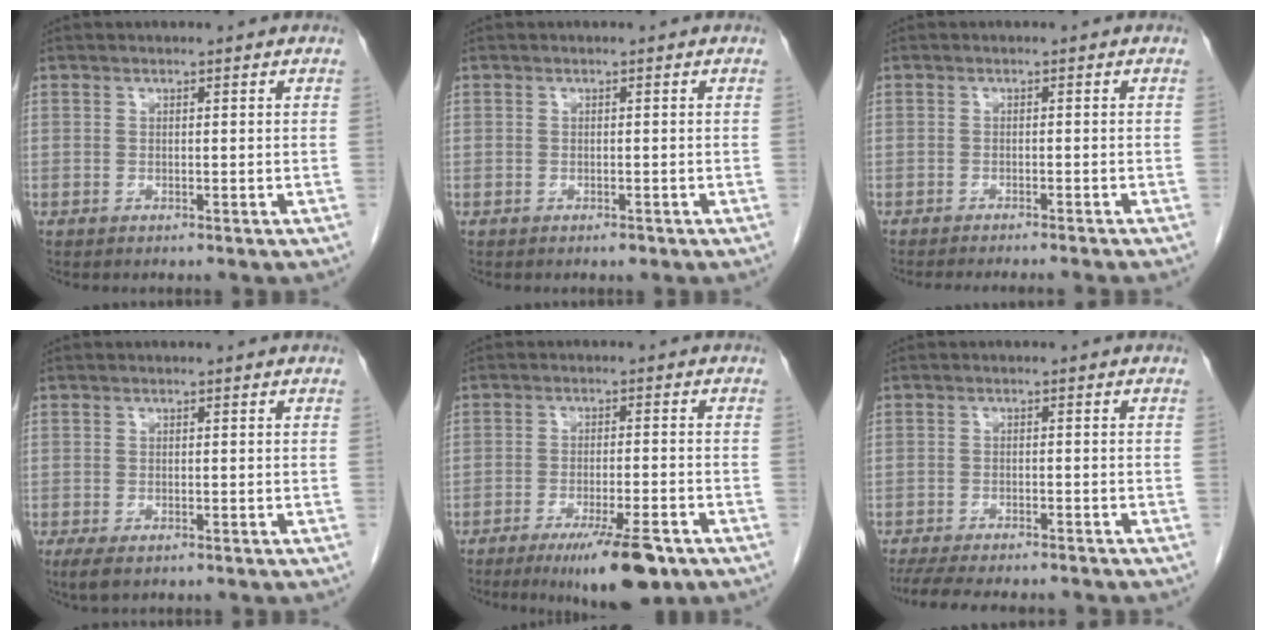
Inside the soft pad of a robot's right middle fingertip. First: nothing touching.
{"total": 0.6, "force": [-0.4, 0.3, 0.3], "torque": [-0.005, 0.000, -0.004]}
{"total": 8.1, "force": [-7.3, -0.2, 3.4], "torque": [-0.024, -0.018, -0.096]}
{"total": 2.8, "force": [-1.7, 1.1, 1.9], "torque": [-0.036, -0.006, -0.025]}
{"total": 9.9, "force": [-6.4, 1.5, 7.4], "torque": [-0.113, -0.017, -0.096]}
{"total": 13.4, "force": [-11.7, 2.6, 6.0], "torque": [-0.105, -0.016, -0.158]}